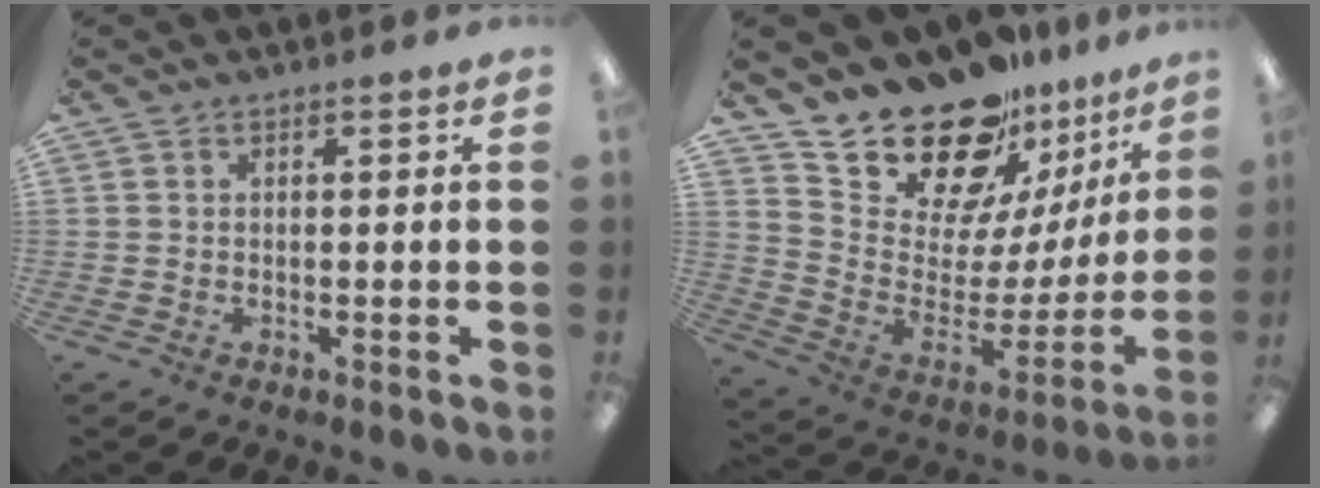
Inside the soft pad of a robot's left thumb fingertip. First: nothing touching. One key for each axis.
{"total": 22.7, "fx": 19.4, "fy": 9.3, "fz": 7.2, "tx": -0.125, "ty": -0.148, "tz": 0.352}